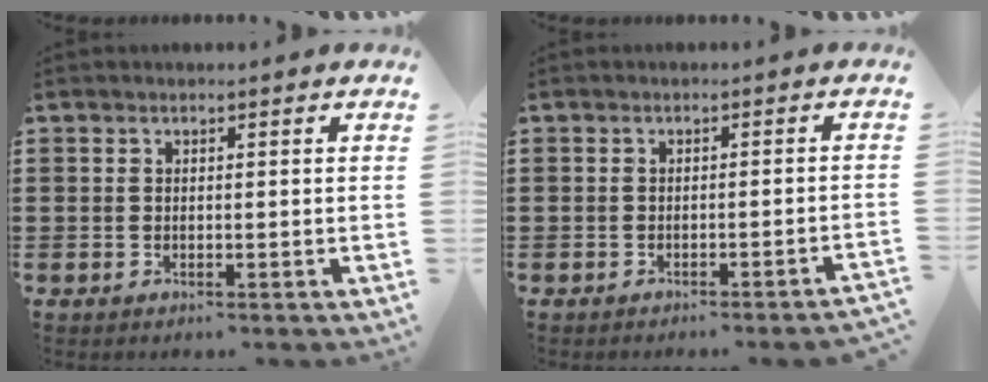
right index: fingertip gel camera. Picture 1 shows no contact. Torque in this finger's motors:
{"motor_torque": [0.35, 0.31, 0.45, 0.08]}